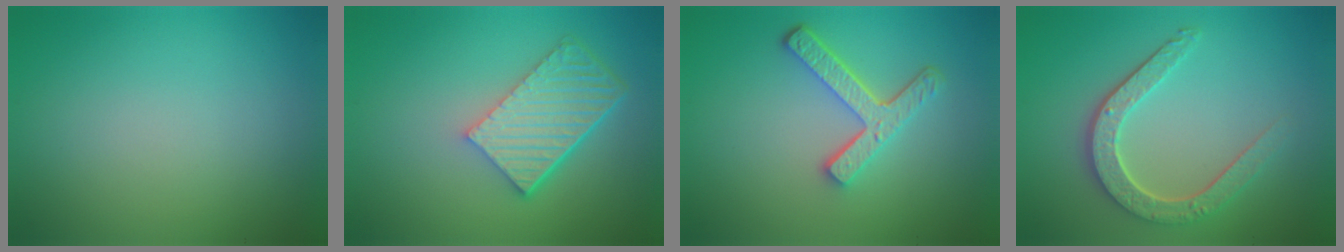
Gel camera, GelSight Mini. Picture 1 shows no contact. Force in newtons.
{"total": 6.3, "press": 4.5, "slide": 4.4}
{"total": 4.1, "press": 3.2, "slide": 2.6}
{"total": 4.2, "press": 3.5, "slide": 2.3}